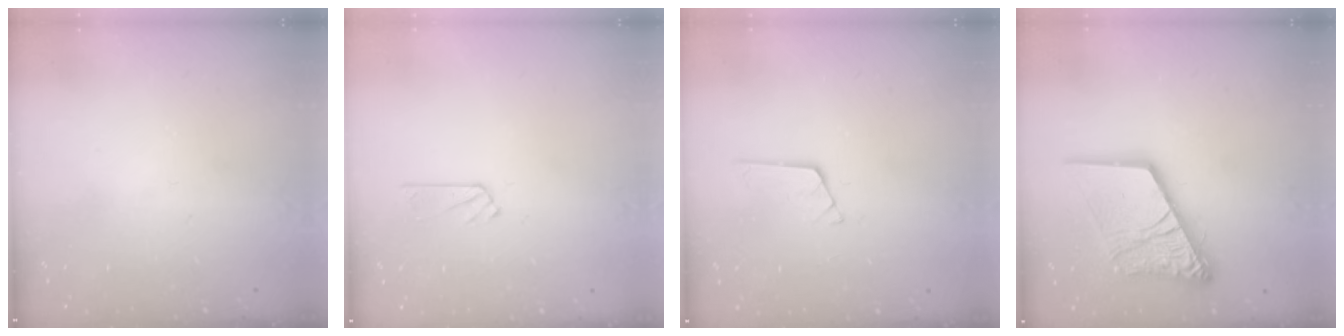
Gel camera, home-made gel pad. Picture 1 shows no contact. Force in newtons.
{"total": 3.3, "press": 3.3, "slide": 0.3}
{"total": 2.6, "press": 2.6, "slide": 0.3}
{"total": 18.7, "press": 18.6, "slide": 2.5}